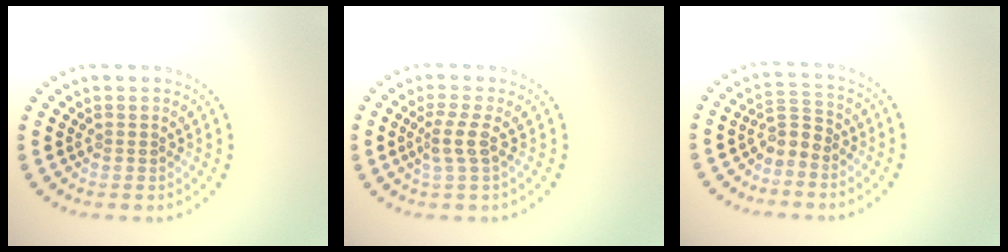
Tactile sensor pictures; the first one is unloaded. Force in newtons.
{"total": 1.9, "press": 1.3, "slide": 1.3}
{"total": 2.0, "press": 1.4, "slide": 1.4}